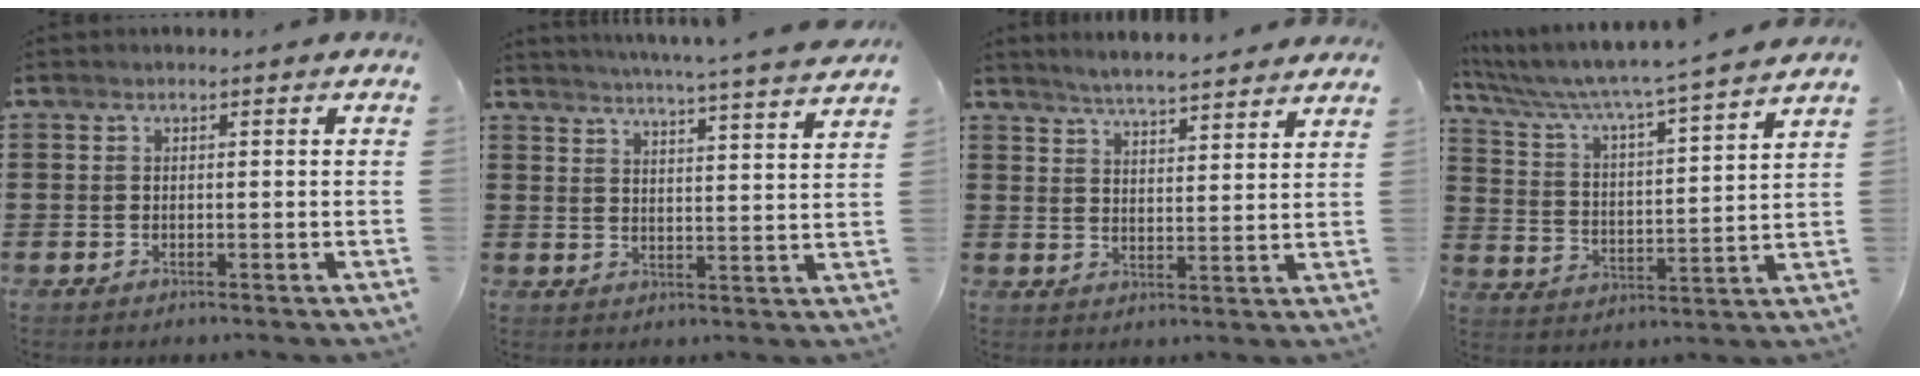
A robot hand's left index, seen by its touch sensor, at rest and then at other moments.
{"total": 4.7, "force": [4.4, -1.1, 1.2], "torque": [-0.041, -0.033, 0.072]}
{"total": 4.2, "force": [4.1, -0.6, 0.5], "torque": [-0.025, -0.024, 0.071]}
{"total": 5.5, "force": [4.9, -0.7, 2.4], "torque": [-0.070, -0.045, 0.074]}